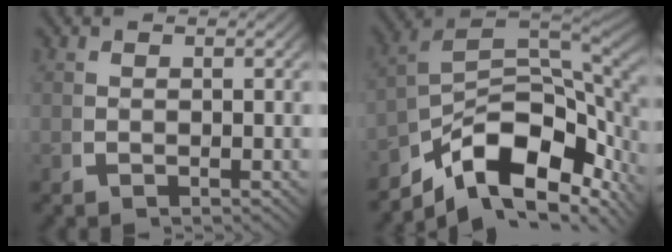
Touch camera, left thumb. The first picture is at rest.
{"total": 16.4, "force": [-2.9, 10.0, 12.6], "torque": [-0.211, -0.042, -0.030]}